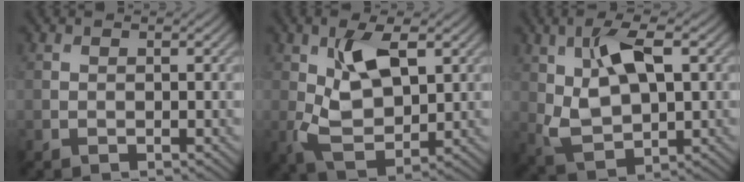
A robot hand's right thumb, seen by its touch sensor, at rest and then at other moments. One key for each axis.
{"total": 8.6, "fx": 2.1, "fy": 4.4, "fz": 7.1, "tx": -0.151, "ty": -0.002, "tz": 0.038}
{"total": 9.6, "fx": 2.8, "fy": 4.8, "fz": 7.9, "tx": -0.167, "ty": 0.002, "tz": 0.048}